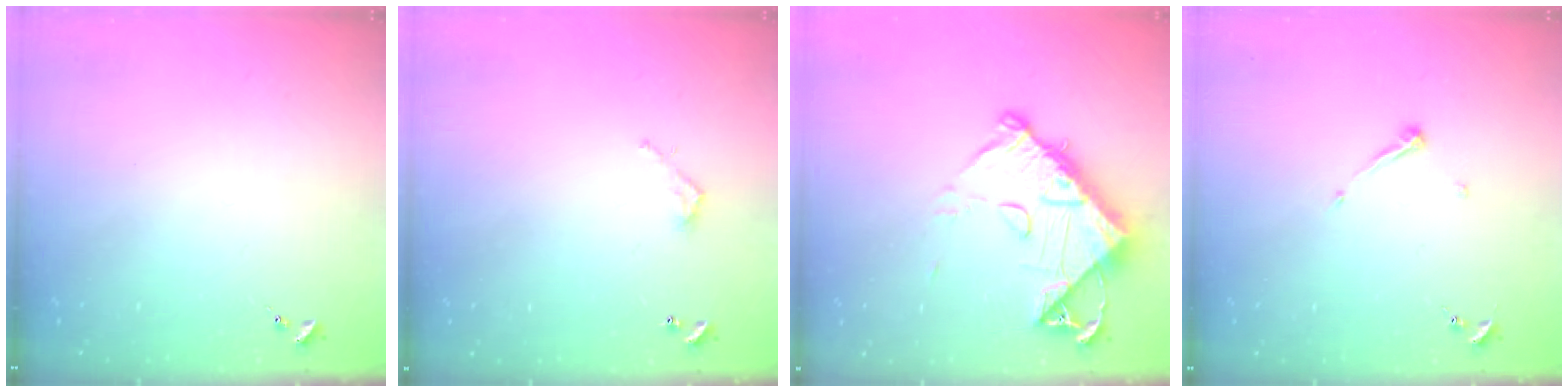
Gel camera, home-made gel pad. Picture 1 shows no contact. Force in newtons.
{"total": 3.7, "press": 3.7, "slide": 0.3}
{"total": 15.0, "press": 14.9, "slide": 1.7}
{"total": 5.3, "press": 5.3, "slide": 0.4}